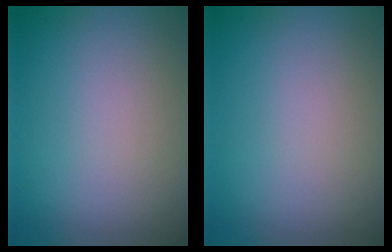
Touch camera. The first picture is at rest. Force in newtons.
{"total": 0.0}